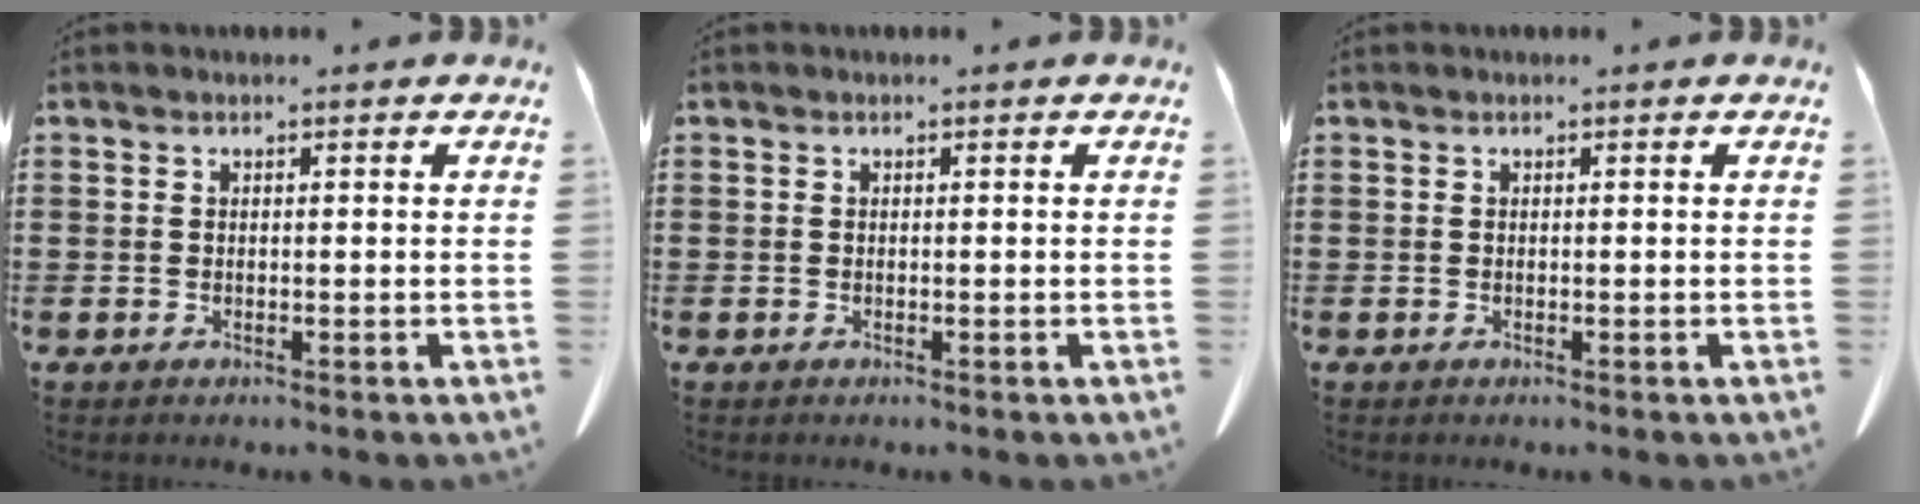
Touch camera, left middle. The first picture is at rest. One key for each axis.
{"total": 0.0}
{"total": 0.0}